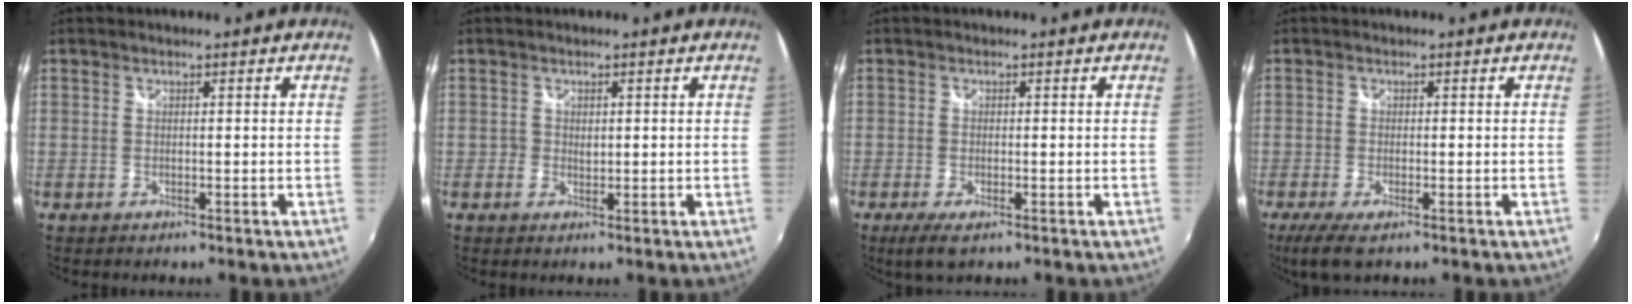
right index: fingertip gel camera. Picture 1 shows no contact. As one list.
[{"total": 1.2, "force": [0.1, 1.1, 0.5], "torque": [-0.008, -0.001, 0.000]}, {"total": 3.7, "force": [-1.9, 1.3, 2.9], "torque": [-0.063, -0.010, -0.031]}, {"total": 4.8, "force": [-2.6, 1.5, 3.8], "torque": [-0.082, -0.015, -0.044]}]